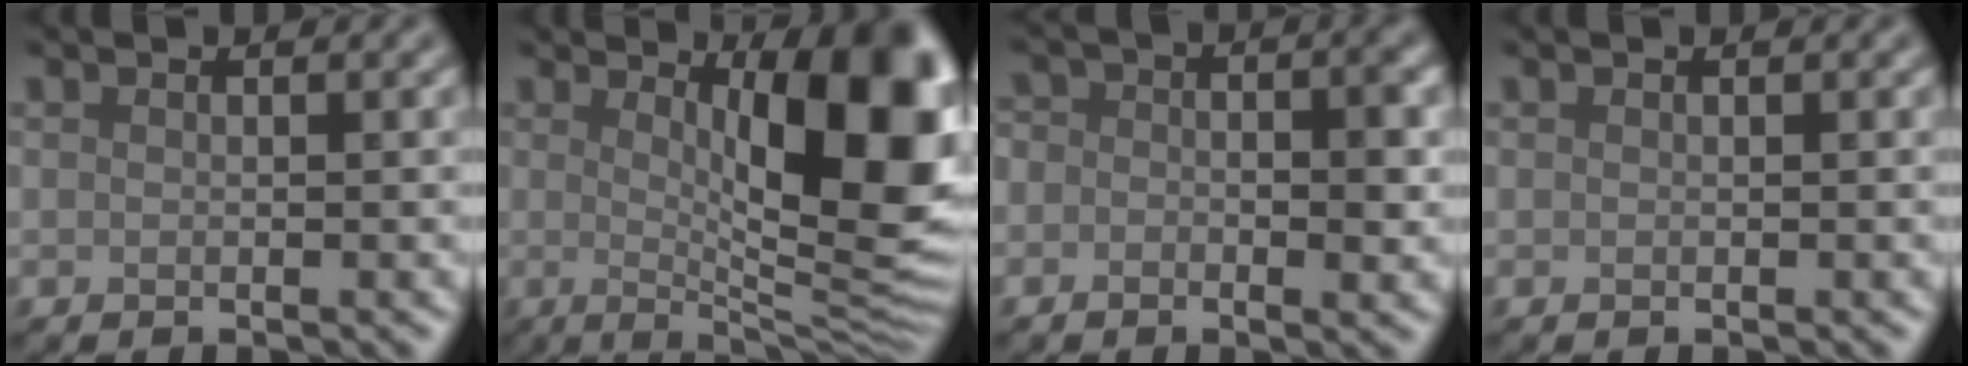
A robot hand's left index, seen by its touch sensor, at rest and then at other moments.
{"total": 13.0, "force": [2.3, 3.5, 12.3], "torque": [-0.136, -0.010, 0.035]}
{"total": 3.7, "force": [-0.4, 2.5, 2.7], "torque": [-0.019, 0.001, -0.015]}
{"total": 0.0}